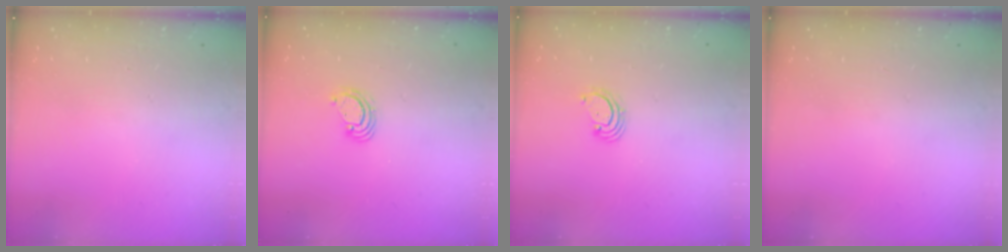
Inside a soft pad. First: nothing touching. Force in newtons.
{"total": 4.0, "press": 3.9, "slide": 0.3}
{"total": 2.7, "press": 2.7, "slide": 0.3}
{"total": 0.0}